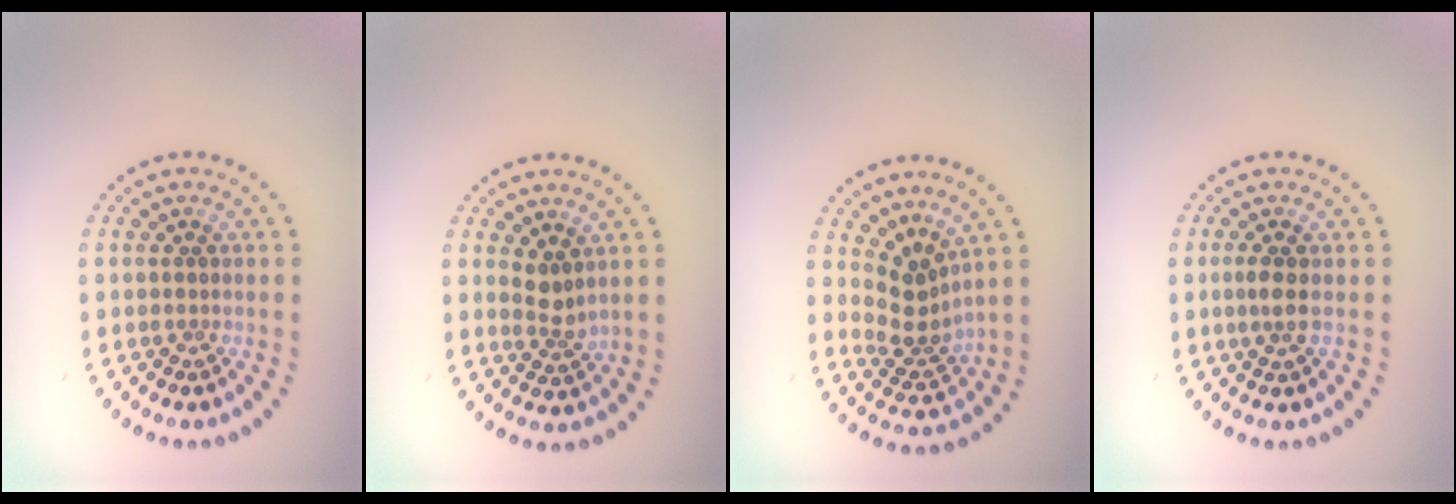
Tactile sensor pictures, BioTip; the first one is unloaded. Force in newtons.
{"total": 1.9, "press": 1.4, "slide": 1.2}
{"total": 2.9, "press": 1.9, "slide": 2.2}
{"total": 1.5, "press": 1.4, "slide": 0.7}